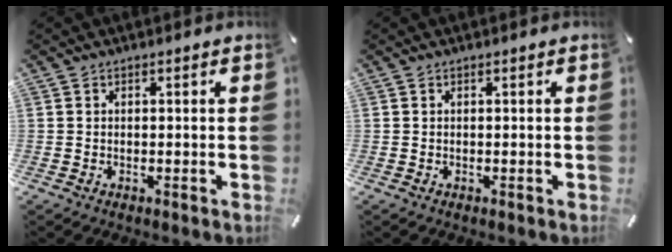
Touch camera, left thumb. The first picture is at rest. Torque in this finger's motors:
{"motor_torque": [-0.09, -0.03, 0.02, 0.06, 0.00]}